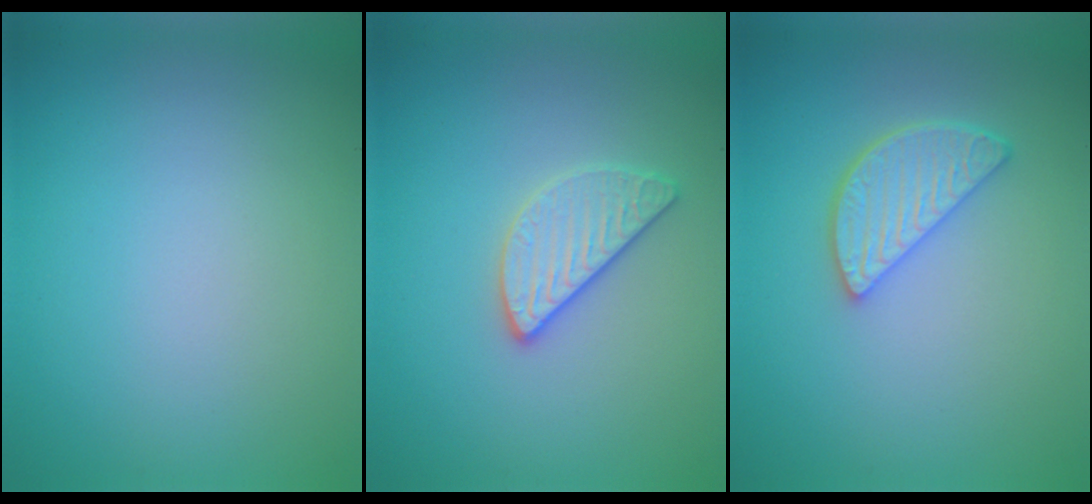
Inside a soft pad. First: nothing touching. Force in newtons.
{"total": 2.6, "press": 2.5, "slide": 0.7}
{"total": 3.6, "press": 3.1, "slide": 1.9}